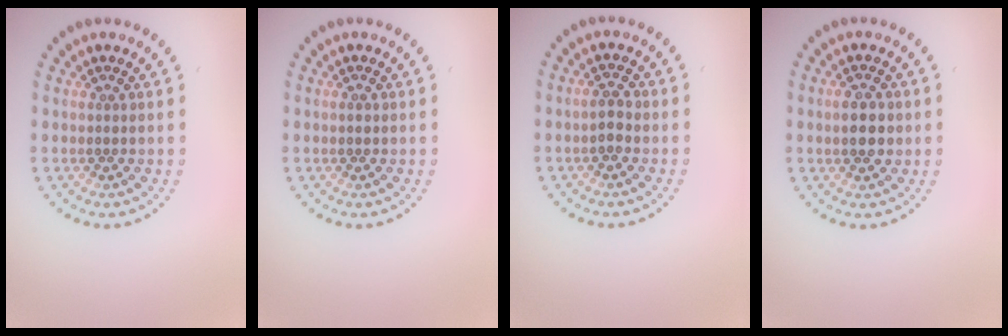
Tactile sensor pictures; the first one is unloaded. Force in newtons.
{"total": 0.7, "press": 0.7, "slide": 0.1}
{"total": 1.5, "press": 1.4, "slide": 0.2}
{"total": 2.9, "press": 2.9, "slide": 0.1}